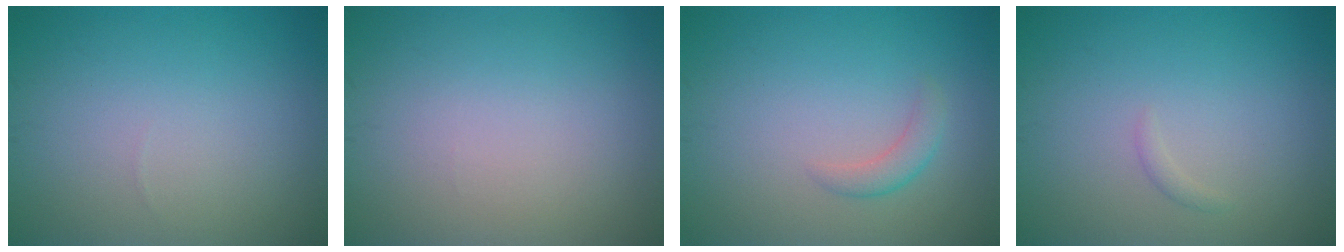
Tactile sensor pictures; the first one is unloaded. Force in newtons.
{"total": 0.0}
{"total": 1.5, "press": 1.5, "slide": 0.1}
{"total": 0.6, "press": 0.6, "slide": 0.1}